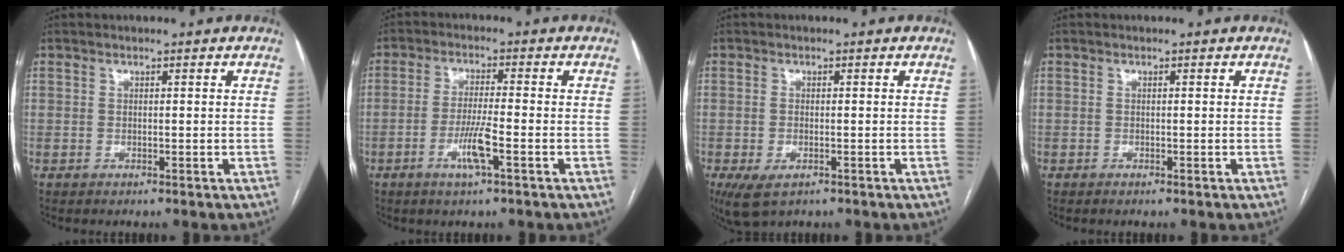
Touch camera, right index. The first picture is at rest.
{"total": 5.5, "force": [-2.2, 0.0, 5.1], "torque": [-0.100, -0.007, -0.040]}
{"total": 4.9, "force": [-2.6, 2.1, 3.6], "torque": [-0.068, -0.012, -0.038]}
{"total": 0.0}